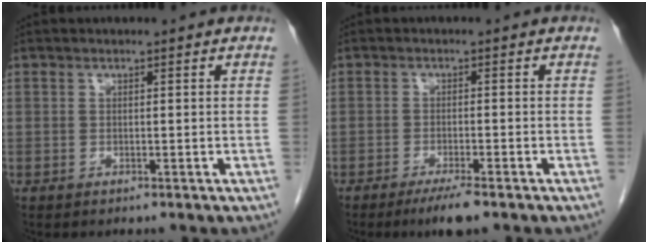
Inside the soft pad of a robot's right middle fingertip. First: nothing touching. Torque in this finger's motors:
{"motor_torque": [-0.08, -0.25, 0.01, 0.02]}